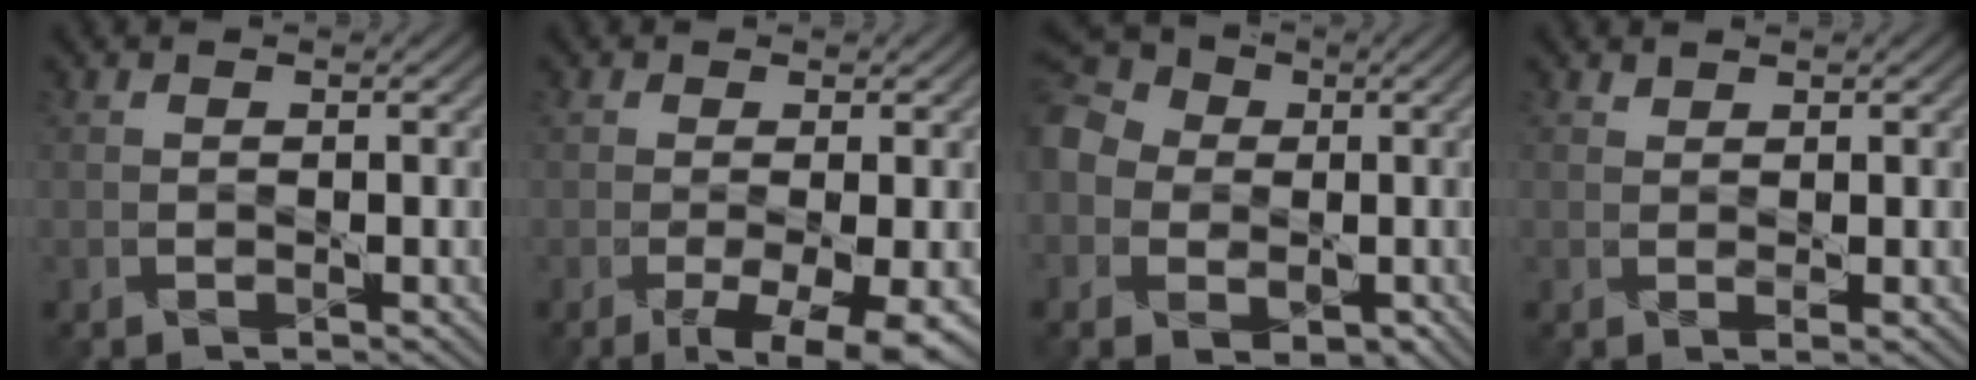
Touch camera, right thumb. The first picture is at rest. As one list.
[{"total": 6.4, "force": [-2.6, 2.1, 5.5], "torque": [-0.100, -0.009, -0.034]}, {"total": 11.0, "force": [-1.3, 9.5, 5.3], "torque": [-0.174, -0.020, -0.037]}, {"total": 0.9, "force": [0.8, 0.1, 0.4], "torque": [-0.008, 0.000, 0.017]}]